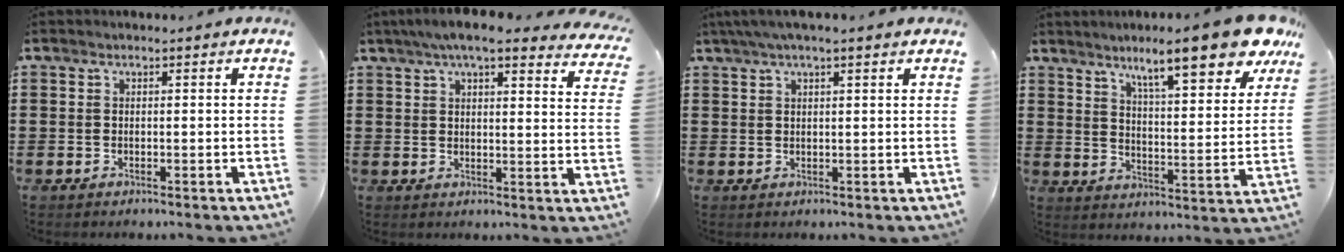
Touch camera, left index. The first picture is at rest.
{"total": 6.5, "force": [5.5, 0.6, 3.4], "torque": [-0.076, -0.012, 0.095]}
{"total": 2.9, "force": [1.9, 0.1, 2.2], "torque": [-0.045, 0.006, 0.033]}
{"total": 12.1, "force": [9.4, 1.0, 7.6], "torque": [-0.133, -0.045, 0.152]}